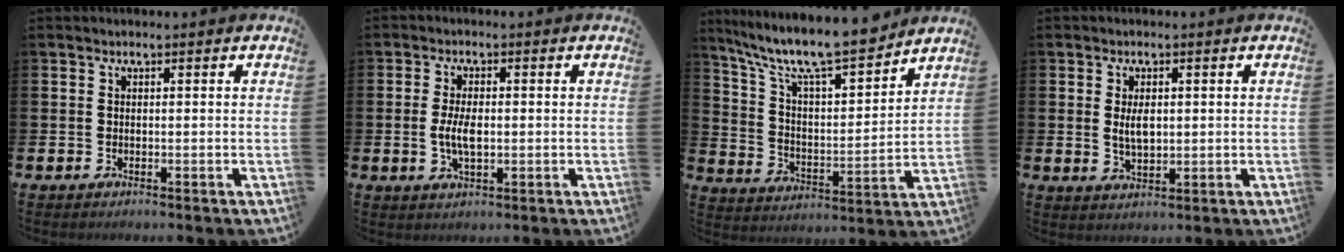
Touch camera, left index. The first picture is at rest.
{"total": 4.1, "force": [-0.1, 1.9, 3.7], "torque": [-0.068, -0.001, -0.008]}
{"total": 10.9, "force": [9.7, 1.9, 4.6], "torque": [-0.117, -0.069, 0.164]}
{"total": 3.2, "force": [0.6, 1.6, 2.7], "torque": [-0.037, 0.000, 0.005]}